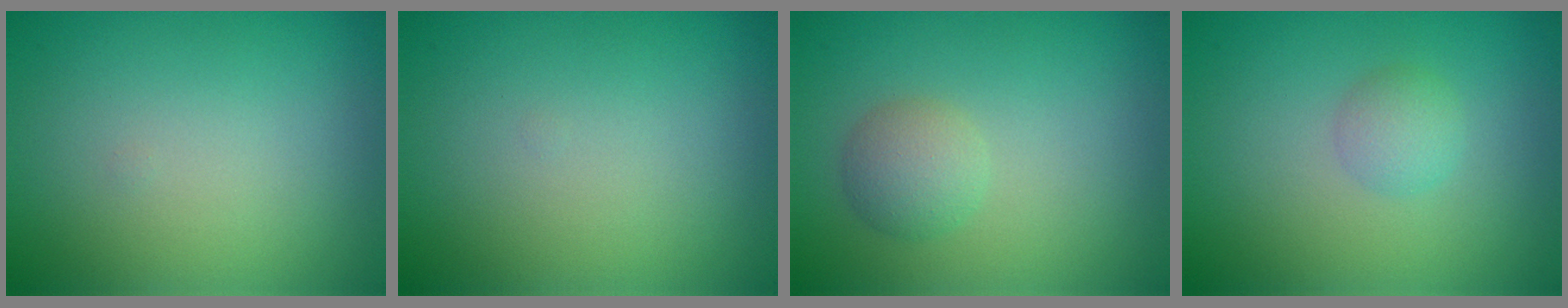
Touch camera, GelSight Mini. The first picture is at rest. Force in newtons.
{"total": 0.0}
{"total": 2.3, "press": 2.3, "slide": 0.0}
{"total": 1.7, "press": 1.7, "slide": 0.1}